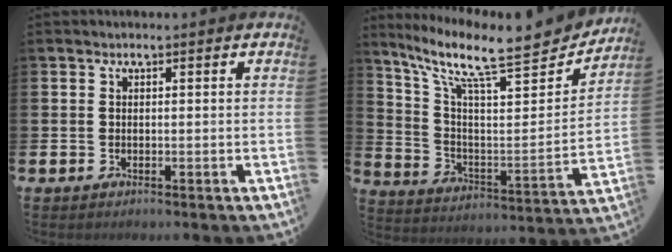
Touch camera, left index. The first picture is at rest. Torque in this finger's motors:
{"motor_torque": [0.52, -0.84, 0.54, 0.18]}